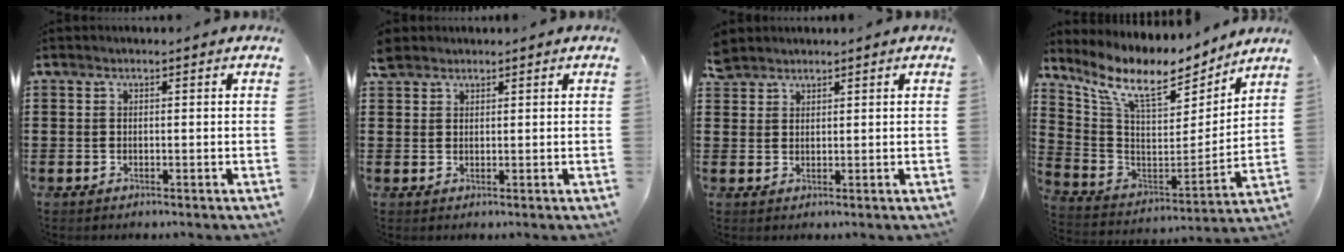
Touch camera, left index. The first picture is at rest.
{"total": 2.3, "force": [2.0, 1.1, 0.5], "torque": [-0.015, 0.007, 0.039]}
{"total": 2.4, "force": [2.2, 1.0, 0.1], "torque": [-0.009, 0.004, 0.046]}
{"total": 10.5, "force": [8.1, 2.6, 6.0], "torque": [-0.152, -0.051, 0.140]}